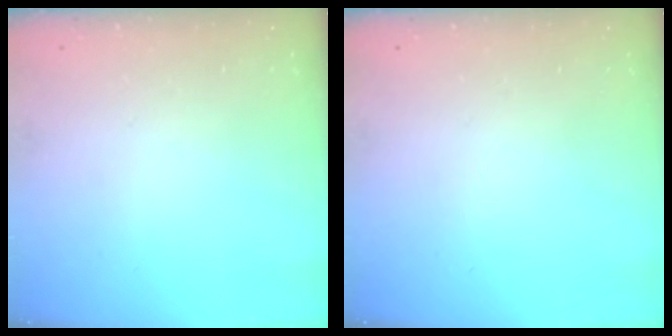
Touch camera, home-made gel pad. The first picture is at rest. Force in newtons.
{"total": 0.0}